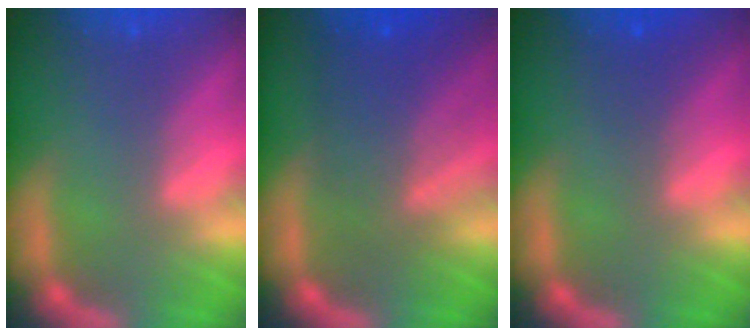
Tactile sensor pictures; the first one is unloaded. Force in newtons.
{"total": 7.0}
{"total": 1.5}